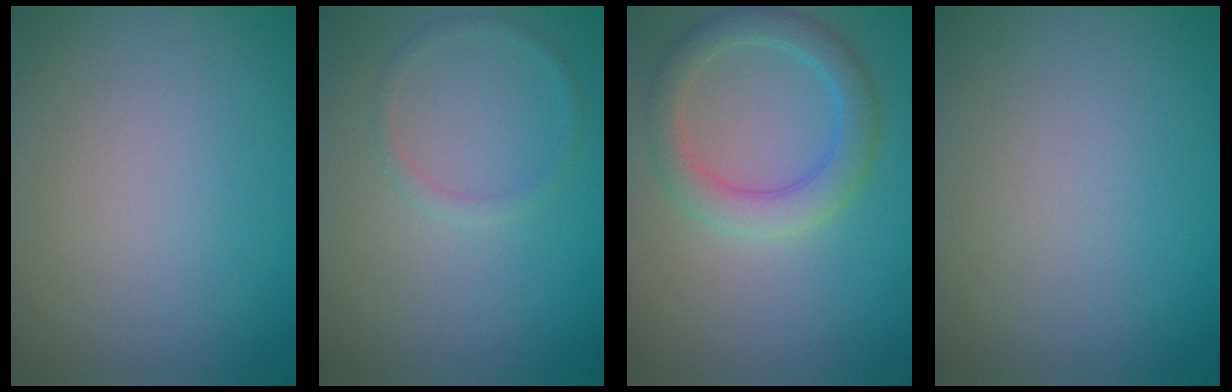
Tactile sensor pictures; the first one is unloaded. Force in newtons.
{"total": 1.0, "press": 0.9, "slide": 0.2}
{"total": 3.7, "press": 3.7, "slide": 0.2}
{"total": 0.0}